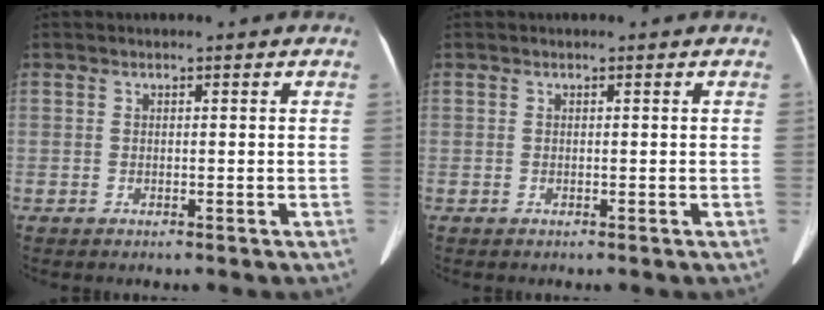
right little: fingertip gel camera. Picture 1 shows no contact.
{"total": 0.0}